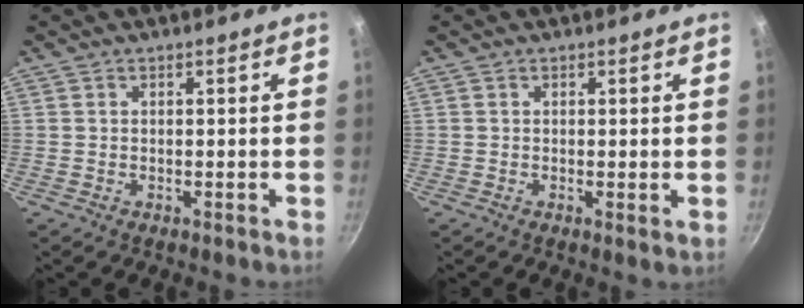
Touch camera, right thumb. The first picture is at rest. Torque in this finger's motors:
{"motor_torque": [-0.52, -0.25, -0.65, 0.09, -0.06]}